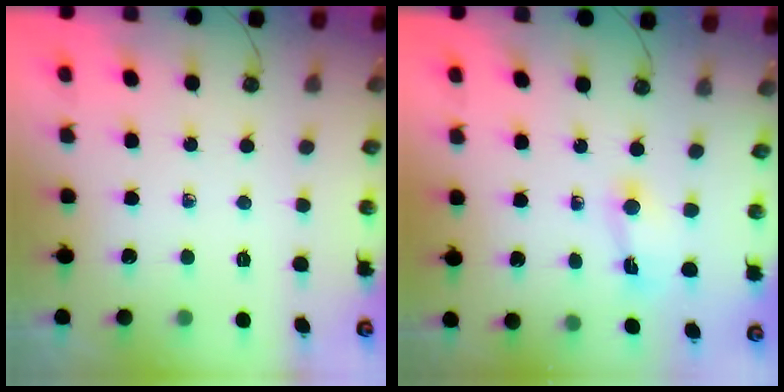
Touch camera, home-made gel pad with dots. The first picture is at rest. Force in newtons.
{"total": 2.0, "press": 2.0, "slide": 0.4}